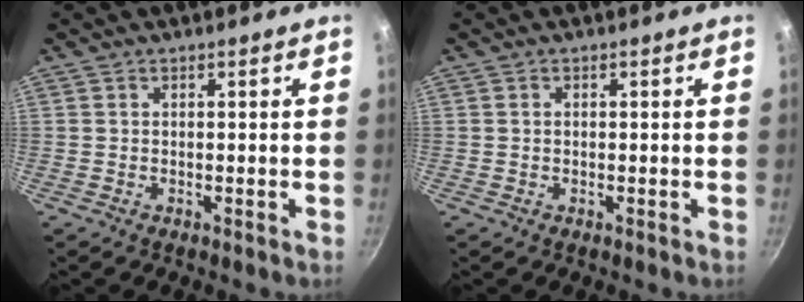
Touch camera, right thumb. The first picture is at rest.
{"total": 0.6, "force": [0.1, 0.4, 0.4], "torque": [-0.006, 0.003, 0.001]}